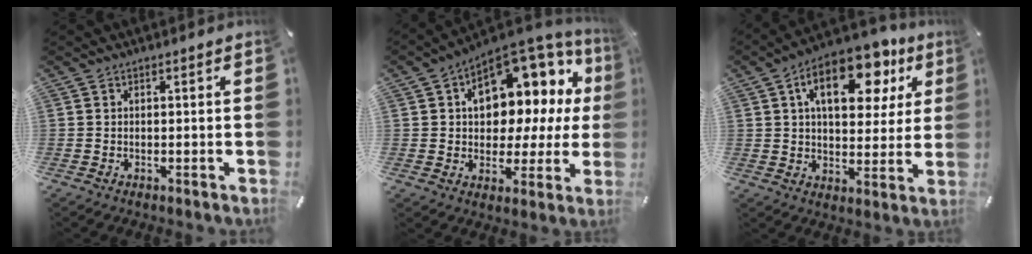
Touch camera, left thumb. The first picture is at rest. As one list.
[{"total": 12.6, "force": [5.6, 8.4, 7.5], "torque": [-0.091, -0.064, 0.096]}, {"total": 17.5, "force": [8.2, 9.7, 12.0], "torque": [-0.173, -0.026, 0.133]}]